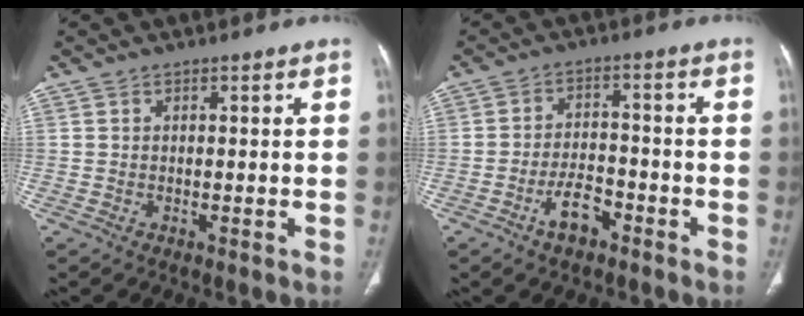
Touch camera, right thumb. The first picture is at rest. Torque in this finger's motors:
{"motor_torque": [1.26, 0.20, 0.71, -0.63, 0.01]}